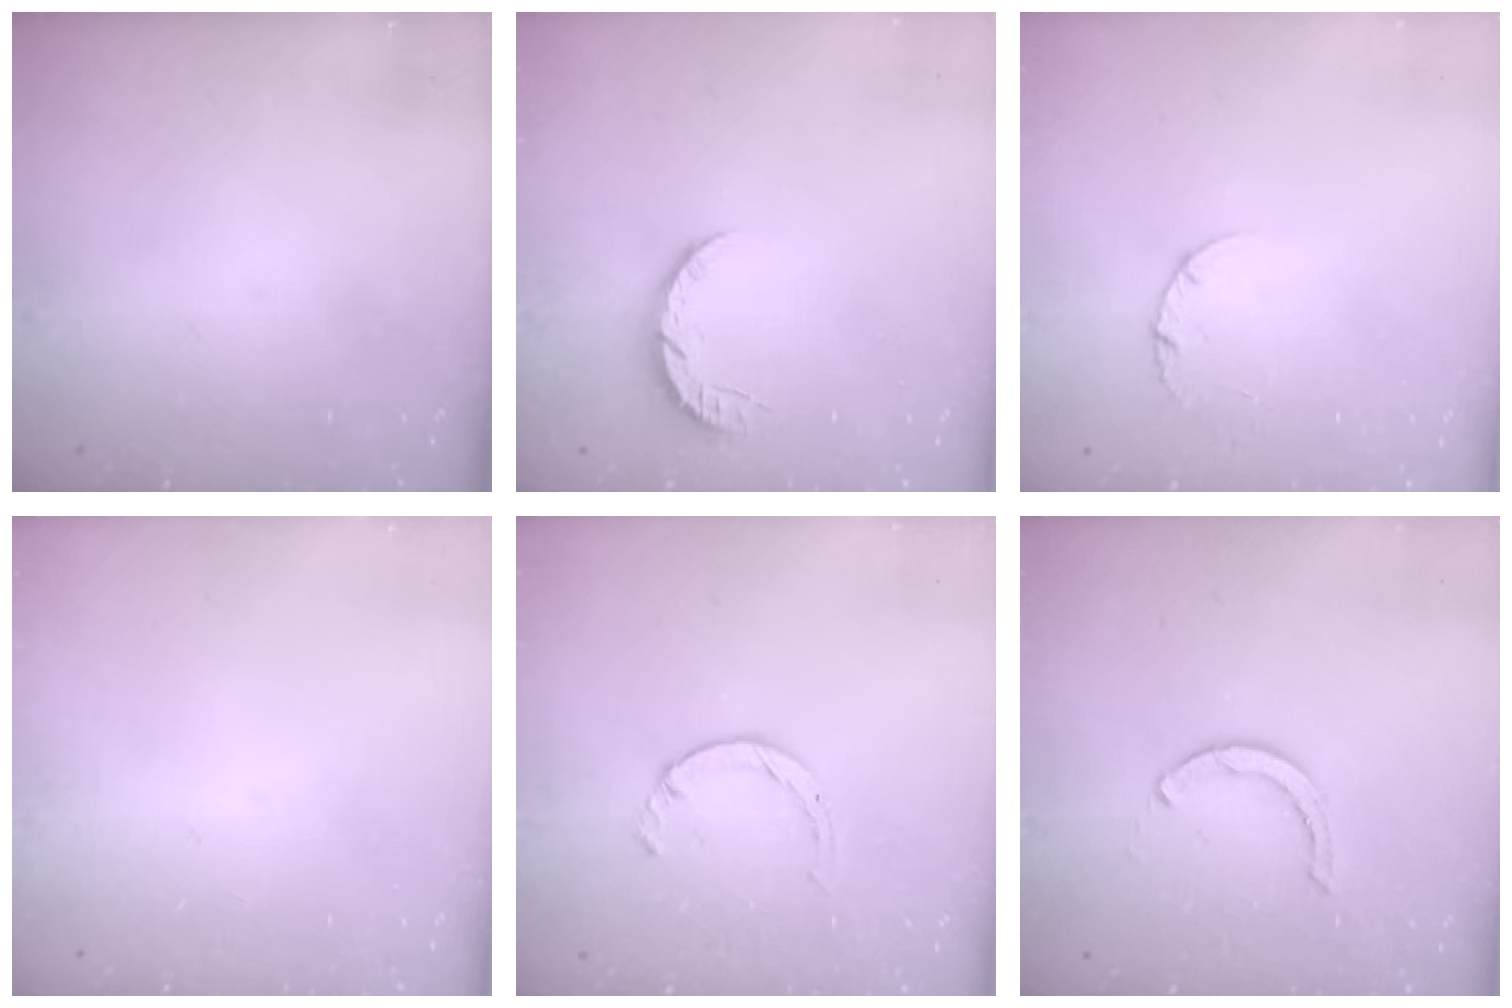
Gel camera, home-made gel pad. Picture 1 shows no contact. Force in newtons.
{"total": 6.5, "press": 6.5, "slide": 0.6}
{"total": 2.5, "press": 2.5, "slide": 0.3}
{"total": 0.0}
{"total": 1.7, "press": 1.7, "slide": 0.2}
{"total": 2.6, "press": 2.6, "slide": 0.1}